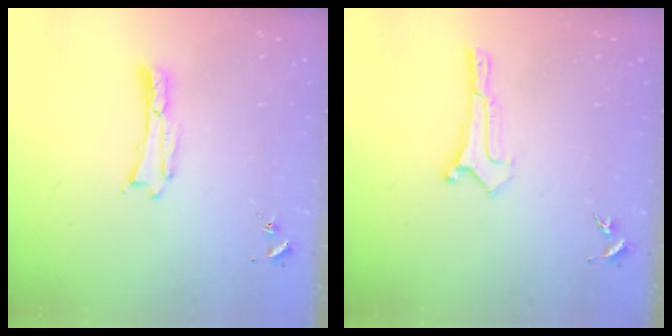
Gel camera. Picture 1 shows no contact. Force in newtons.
{"total": 0.0}